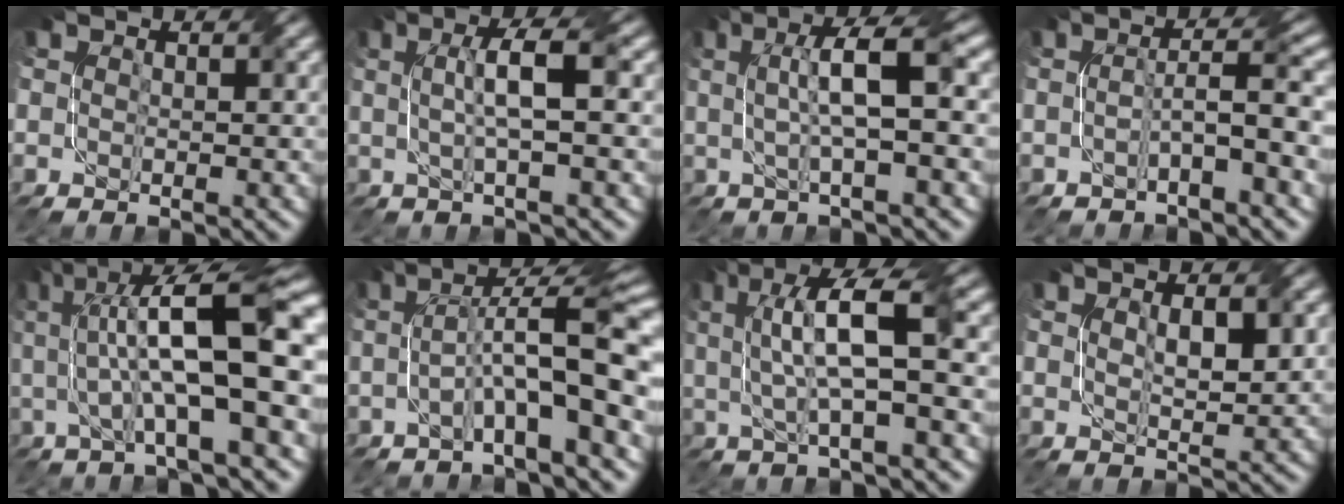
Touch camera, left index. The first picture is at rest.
{"total": 4.4, "force": [0.5, 0.7, 4.3], "torque": [-0.079, 0.010, 0.012]}
{"total": 5.8, "force": [0.8, 1.1, 5.6], "torque": [-0.096, 0.012, 0.013]}
{"total": 3.7, "force": [-0.8, 0.3, 3.6], "torque": [-0.060, 0.016, -0.021]}
{"total": 13.4, "force": [1.4, 3.5, 12.9], "torque": [-0.205, 0.023, 0.023]}
{"total": 8.0, "force": [-0.8, 1.3, 7.9], "torque": [-0.124, 0.029, -0.024]}
{"total": 7.3, "force": [1.4, 1.6, 6.9], "torque": [-0.137, 0.013, 0.025]}
{"total": 2.4, "force": [0.7, 0.7, 2.2], "torque": [-0.043, 0.000, 0.018]}